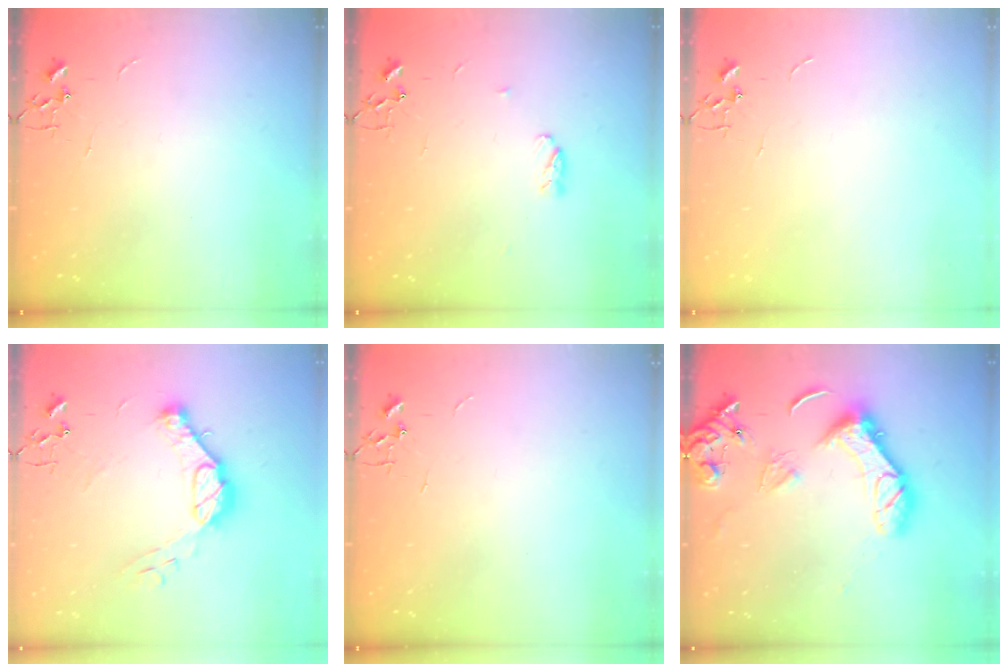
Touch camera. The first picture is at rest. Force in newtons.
{"total": 3.8, "press": 3.7, "slide": 0.6}
{"total": 0.0}
{"total": 14.4, "press": 14.4, "slide": 1.1}
{"total": 0.0}
{"total": 16.2, "press": 16.1, "slide": 1.8}